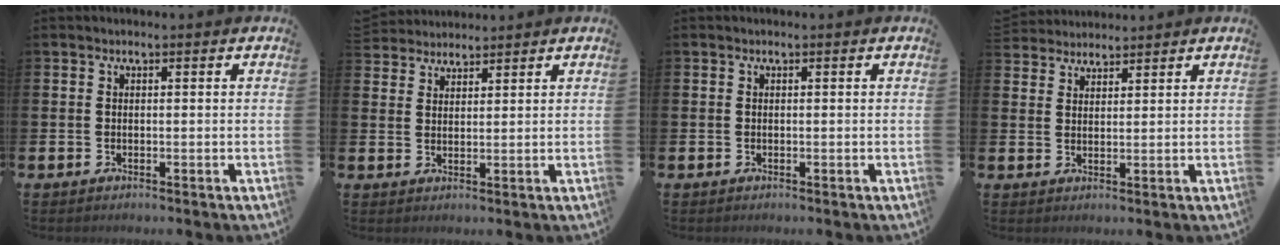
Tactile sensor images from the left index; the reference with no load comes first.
{"total": 3.2, "force": [3.1, 0.6, -0.5], "torque": [0.000, -0.012, 0.060]}
{"total": 0.0}
{"total": 3.1, "force": [3.1, 0.5, -0.4], "torque": [-0.001, -0.011, 0.058]}